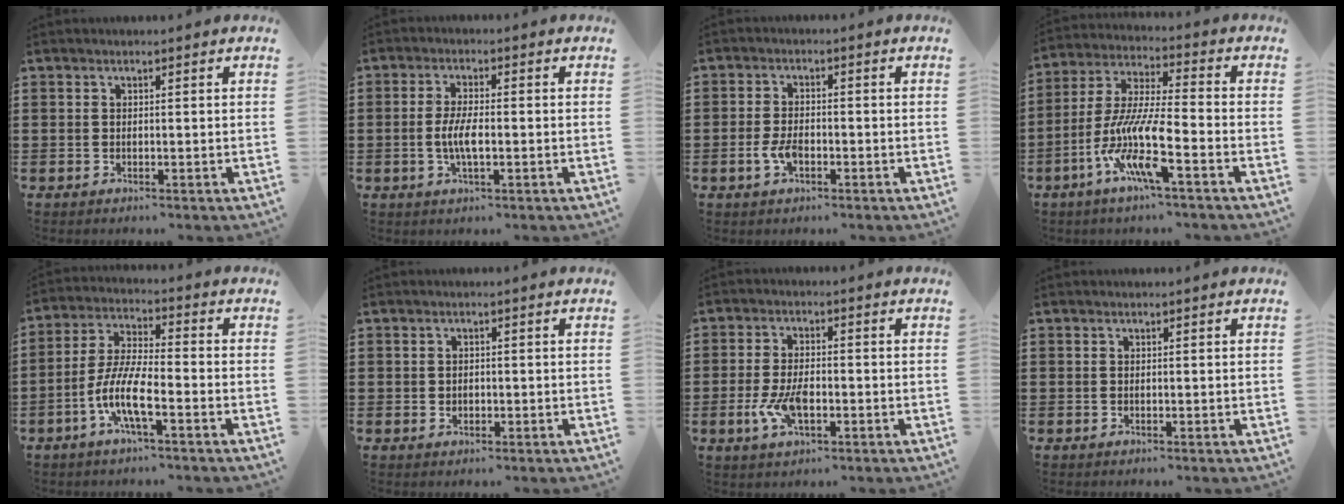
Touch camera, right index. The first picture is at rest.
{"total": 4.4, "force": [-0.8, 1.2, 4.2], "torque": [-0.094, -0.004, -0.022]}
{"total": 3.5, "force": [-1.3, 1.8, 2.8], "torque": [-0.064, -0.001, -0.026]}
{"total": 11.1, "force": [-5.8, 1.5, 9.3], "torque": [-0.212, -0.011, -0.120]}
{"total": 8.1, "force": [-3.6, 1.7, 7.0], "torque": [-0.171, -0.017, -0.077]}
{"total": 0.8, "force": [0.0, 0.7, 0.4], "torque": [-0.011, 0.003, 0.000]}
{"total": 6.0, "force": [-1.6, 2.8, 5.0], "torque": [-0.112, -0.001, -0.032]}
{"total": 0.0}